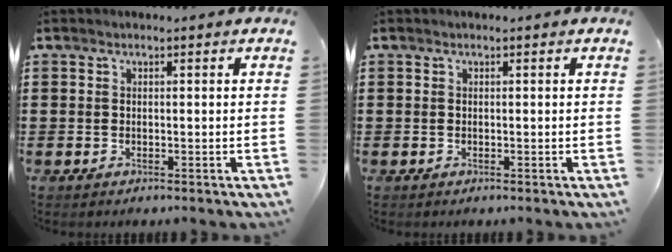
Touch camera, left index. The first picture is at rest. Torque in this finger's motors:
{"motor_torque": [0.00, 0.00, 0.00, 0.00]}